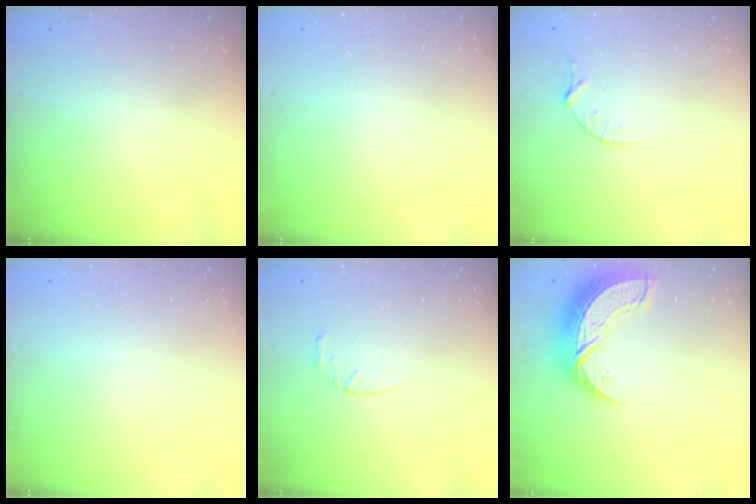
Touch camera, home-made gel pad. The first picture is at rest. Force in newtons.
{"total": 0.0}
{"total": 4.3, "press": 4.3, "slide": 0.5}
{"total": 0.0}
{"total": 2.8, "press": 2.8, "slide": 0.4}
{"total": 14.4, "press": 14.4, "slide": 1.0}